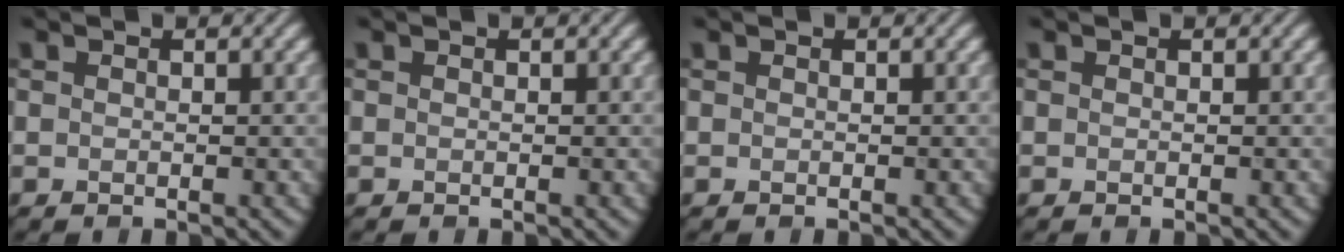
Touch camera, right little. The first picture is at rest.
{"total": 0.0}
{"total": 0.0}
{"total": 0.0}